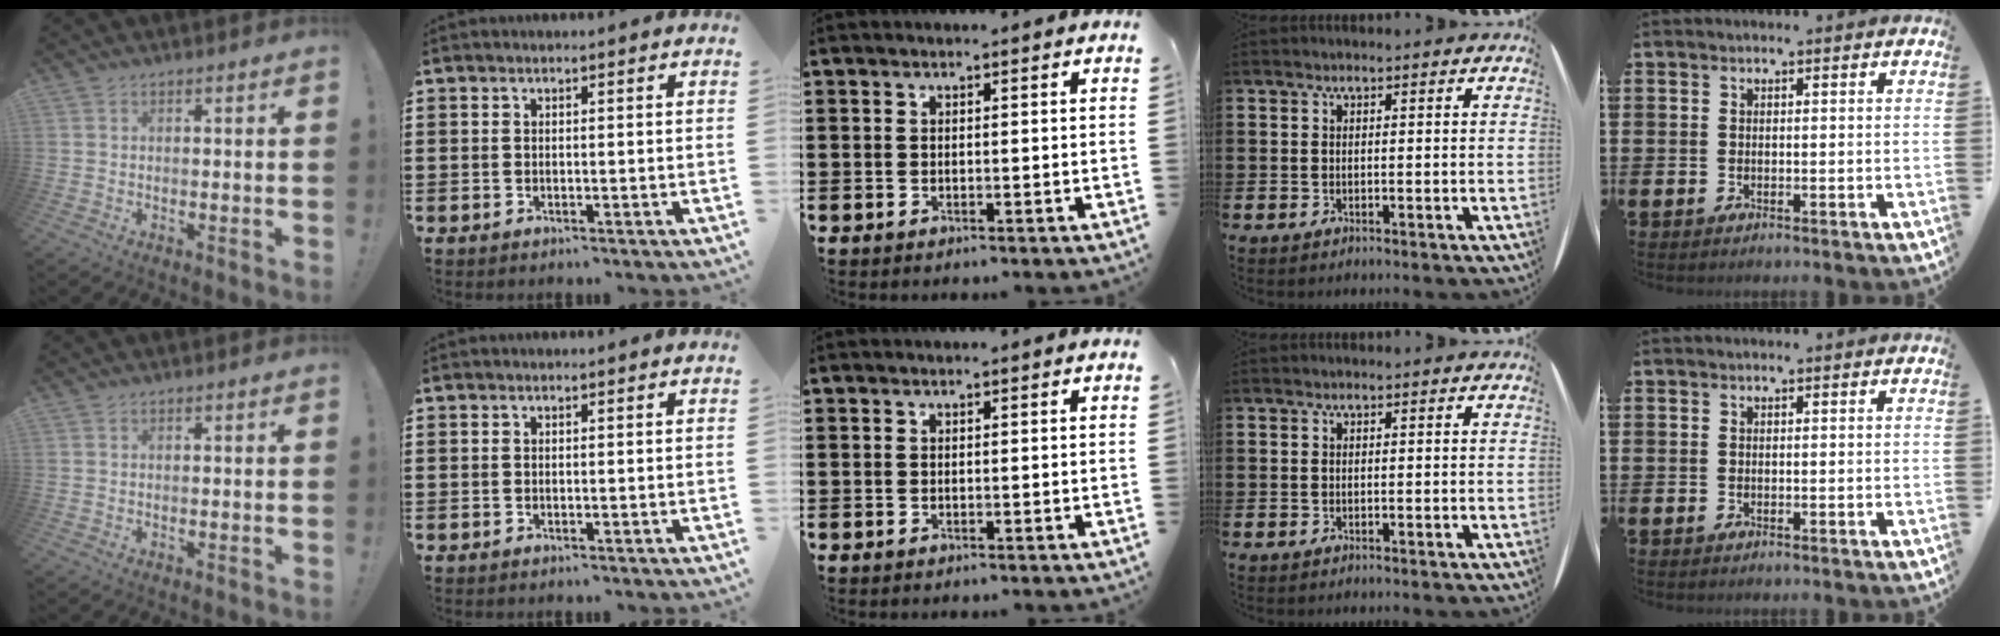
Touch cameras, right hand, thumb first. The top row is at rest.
{}